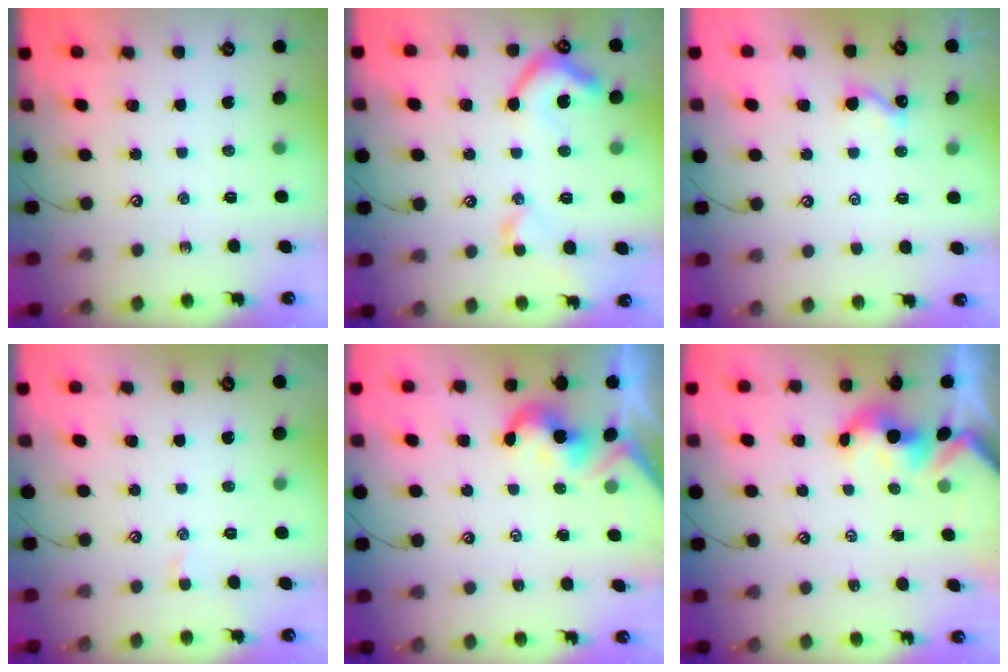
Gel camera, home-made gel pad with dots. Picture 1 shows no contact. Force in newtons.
{"total": 9.5, "press": 9.4, "slide": 1.5}
{"total": 1.9, "press": 1.9, "slide": 0.3}
{"total": 0.6, "press": 0.3, "slide": 0.5}
{"total": 2.0, "press": 1.9, "slide": 0.5}
{"total": 2.5, "press": 2.5, "slide": 0.2}